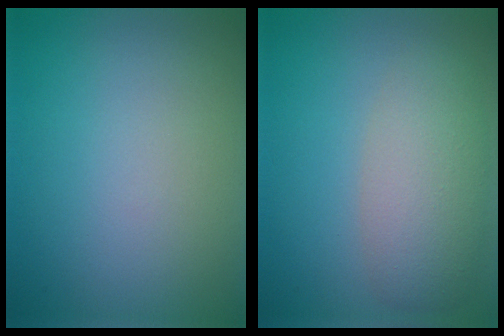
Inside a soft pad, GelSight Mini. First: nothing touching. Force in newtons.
{"total": 4.5, "press": 4.5, "slide": 0.2}